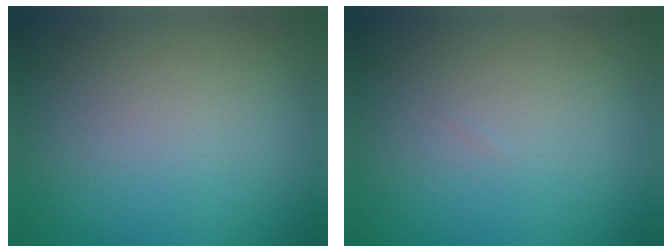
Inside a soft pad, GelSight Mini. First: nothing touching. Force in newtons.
{"total": 0.0}